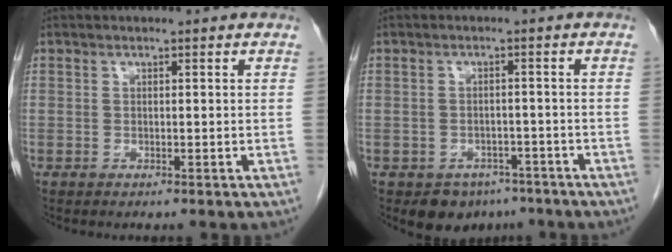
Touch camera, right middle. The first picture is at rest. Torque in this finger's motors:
{"motor_torque": [0.17, -0.17, -0.07, 0.00]}